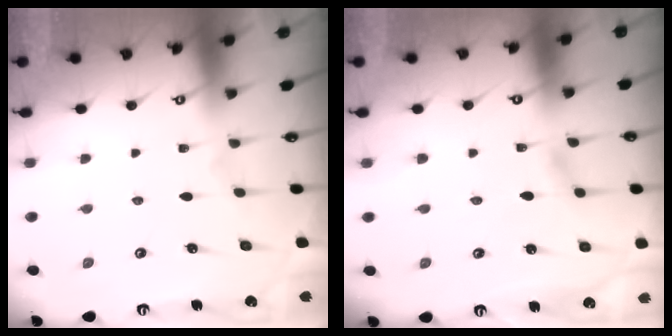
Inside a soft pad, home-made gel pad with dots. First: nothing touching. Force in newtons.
{"total": 1.4, "press": 1.4, "slide": 0.2}